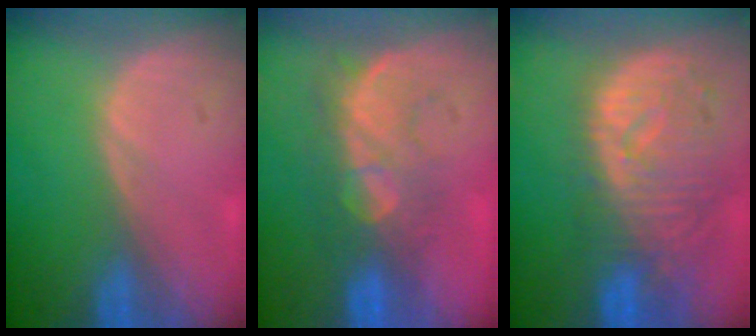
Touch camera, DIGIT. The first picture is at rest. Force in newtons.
{"total": 8.3, "press": 7.7, "slide": 3.1}
{"total": 11.2, "press": 9.8, "slide": 5.4}